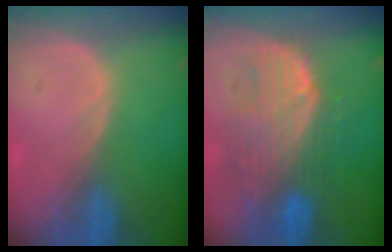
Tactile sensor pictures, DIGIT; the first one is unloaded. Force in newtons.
{"total": 9.5, "press": 8.5, "slide": 4.3}